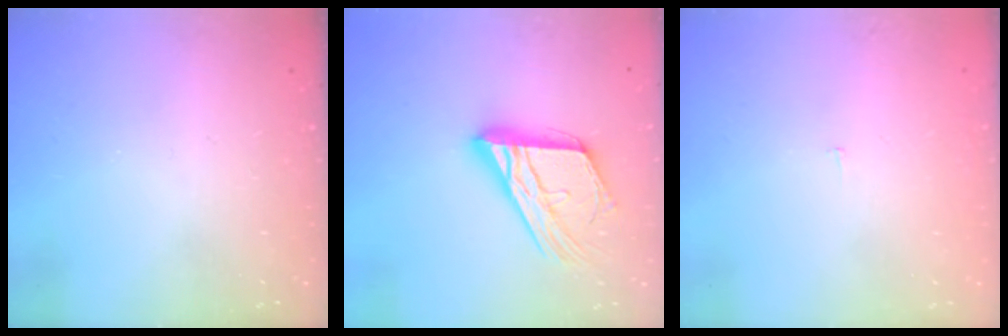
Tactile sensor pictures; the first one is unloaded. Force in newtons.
{"total": 18.7, "press": 18.6, "slide": 1.8}
{"total": 1.9, "press": 1.9, "slide": 0.1}